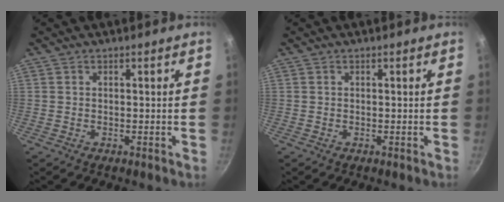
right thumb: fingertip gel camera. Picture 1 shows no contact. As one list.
[{"total": 0.0}]